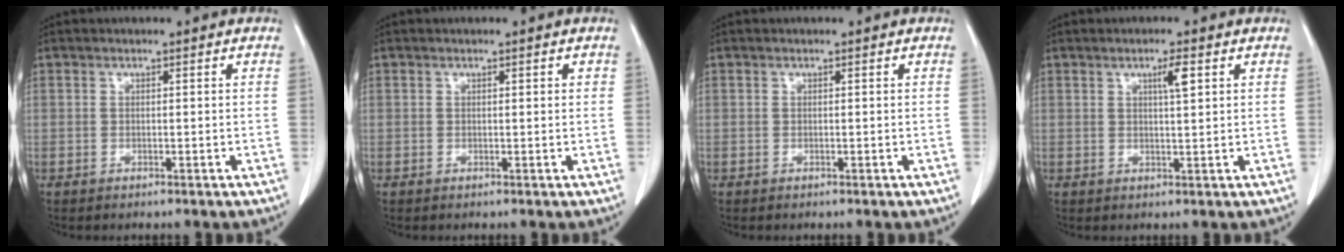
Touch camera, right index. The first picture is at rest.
{"total": 0.5, "force": [0.2, 0.2, 0.5], "torque": [-0.007, 0.001, 0.002]}
{"total": 0.0}
{"total": 2.7, "force": [1.1, 0.1, 2.5], "torque": [-0.043, -0.001, 0.018]}